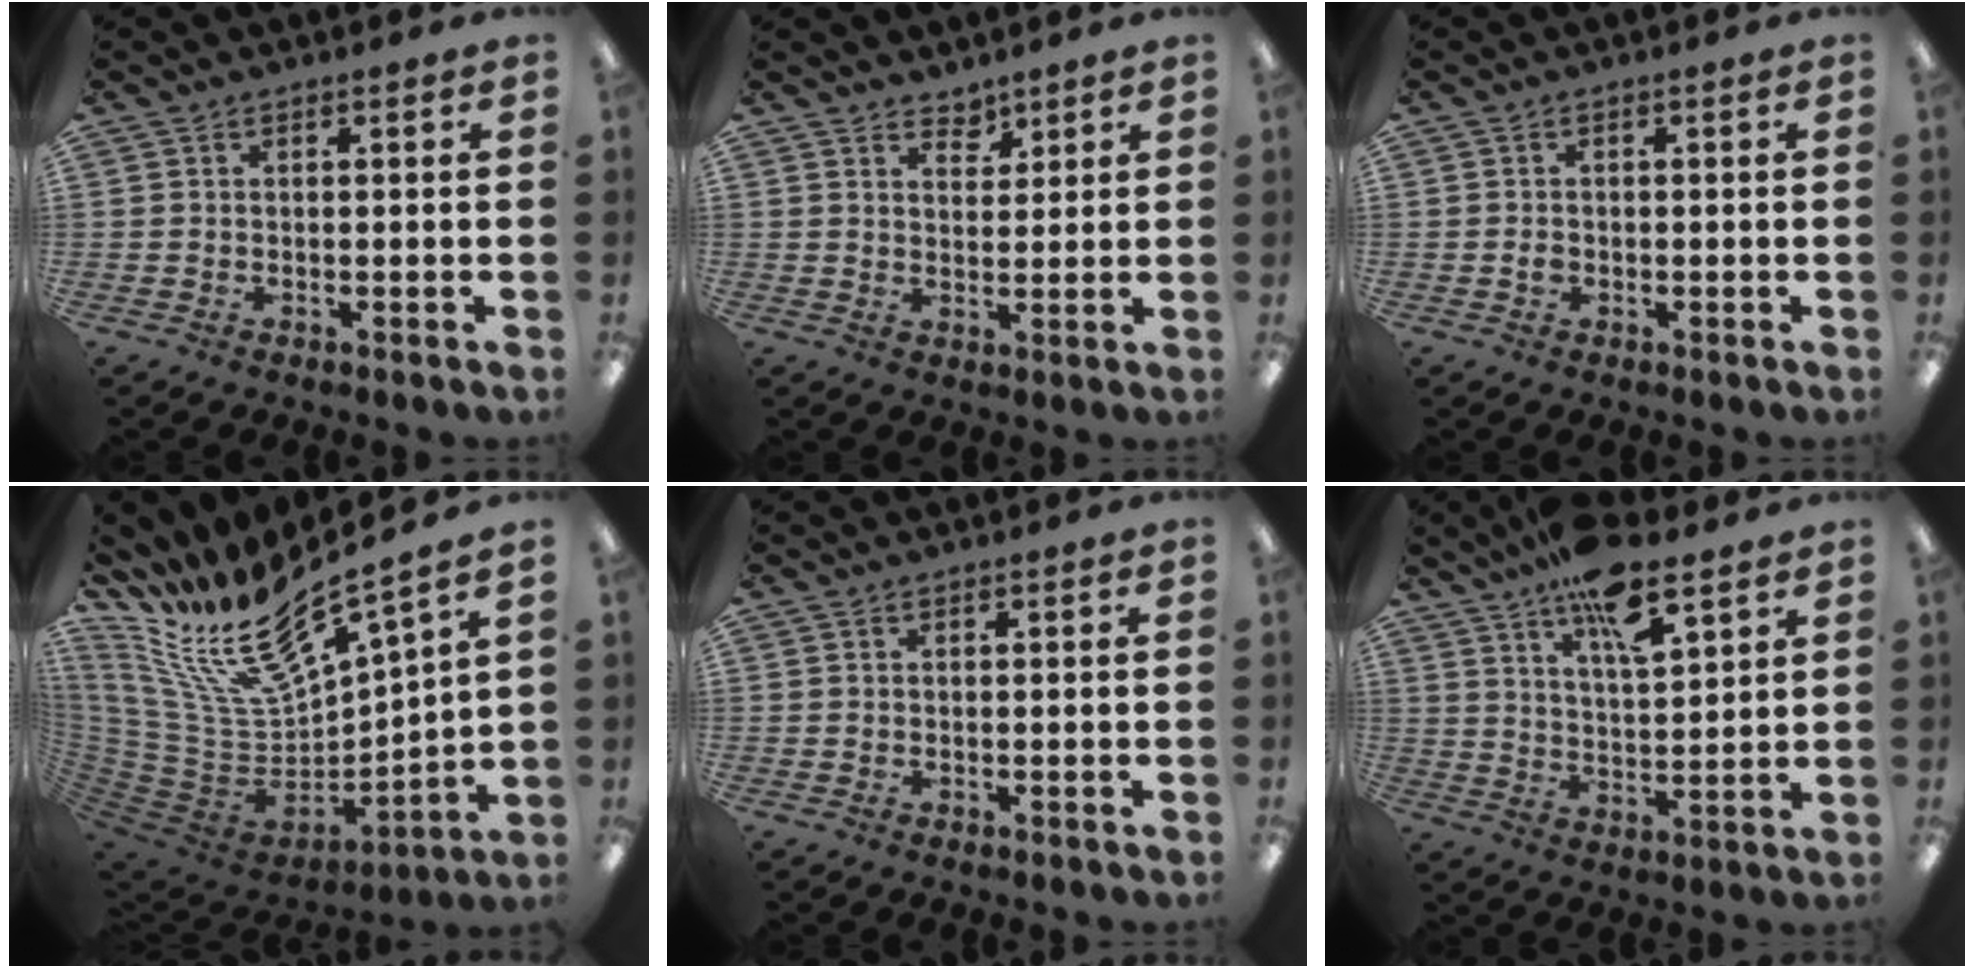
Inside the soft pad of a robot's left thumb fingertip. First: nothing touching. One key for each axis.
{"total": 3.7, "fx": 3.3, "fy": 1.5, "fz": 0.2, "tx": 0.012, "ty": -0.028, "tz": 0.060}
{"total": 1.1, "fx": -0.2, "fy": 0.9, "fz": 0.7, "tx": -0.012, "ty": 0.002, "tz": -0.005}
{"total": 21.1, "fx": 15.2, "fy": 6.7, "fz": 13.0, "tx": -0.266, "ty": -0.110, "tz": 0.260}
{"total": 0.0}
{"total": 13.0, "fx": 9.1, "fy": 4.3, "fz": 8.3, "tx": -0.132, "ty": -0.047, "tz": 0.158}